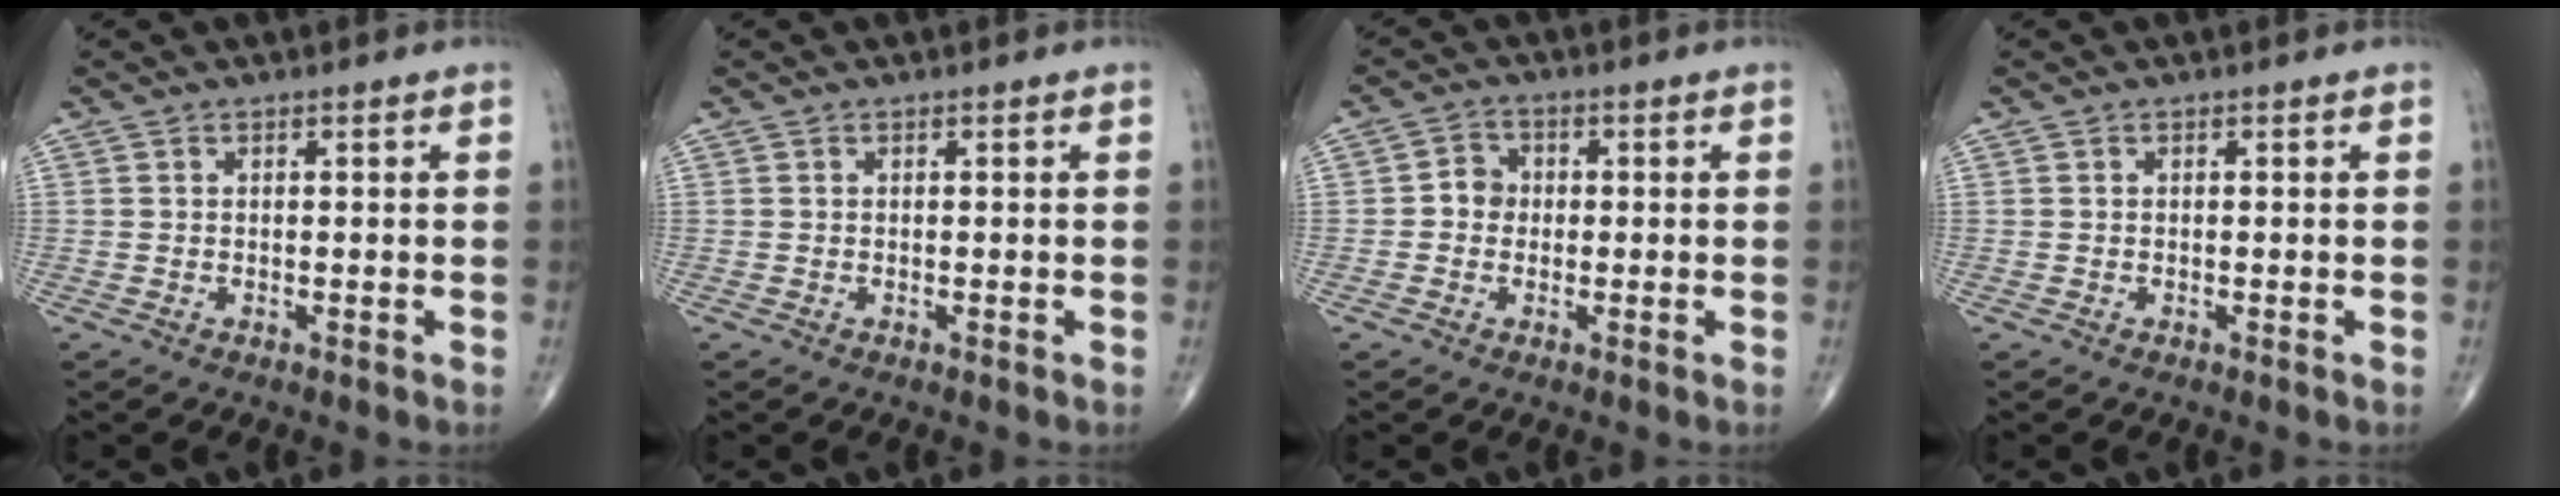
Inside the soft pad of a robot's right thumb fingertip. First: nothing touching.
{"total": 0.0}
{"total": 3.4, "force": [-0.2, 3.1, 1.5], "torque": [-0.007, 0.011, -0.013]}
{"total": 0.0}